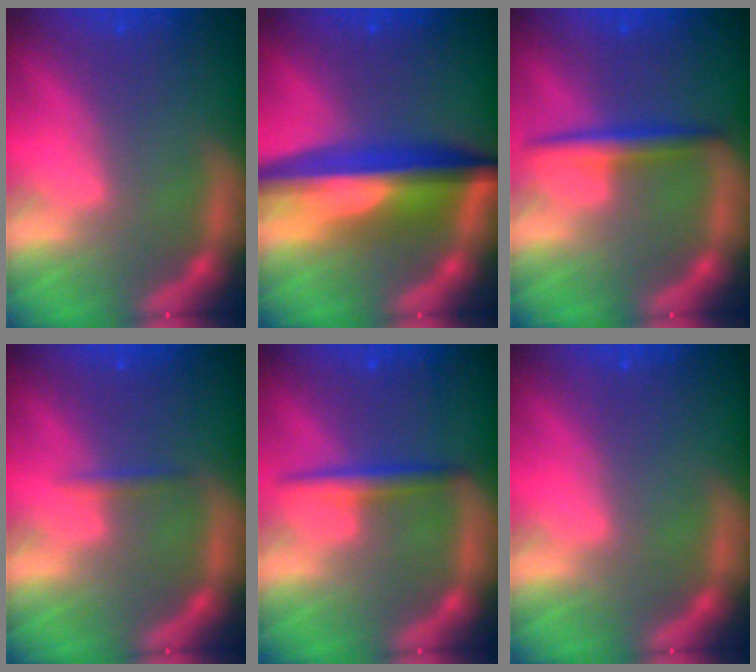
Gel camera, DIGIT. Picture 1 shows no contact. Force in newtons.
{"total": 9.6}
{"total": 3.0}
{"total": 0.9}
{"total": 2.4}
{"total": 0.0}